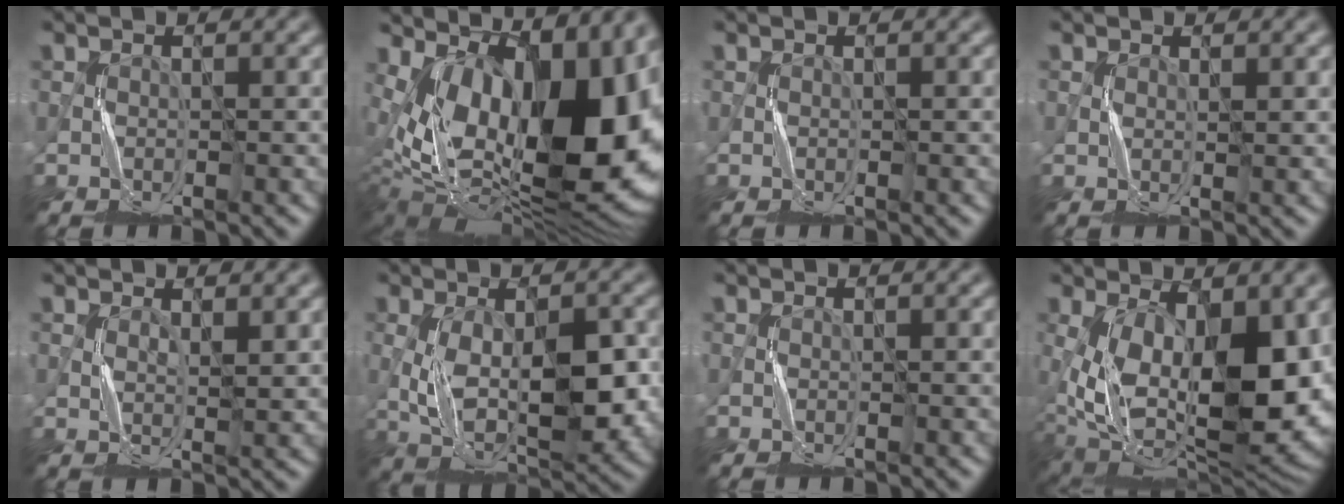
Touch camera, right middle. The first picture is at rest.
{"total": 17.7, "force": [3.2, 9.7, 14.4], "torque": [-0.217, 0.007, 0.059]}
{"total": 0.0}
{"total": 0.6, "force": [0.4, 0.0, 0.4], "torque": [-0.009, -0.002, 0.007]}
{"total": 1.5, "force": [0.9, 0.3, 1.2], "torque": [-0.027, -0.001, 0.018]}
{"total": 8.7, "force": [-0.6, 3.9, 7.8], "torque": [-0.137, -0.003, -0.006]}
{"total": 0.0}
{"total": 16.1, "force": [0.2, 8.2, 13.9], "torque": [-0.220, -0.023, 0.020]}